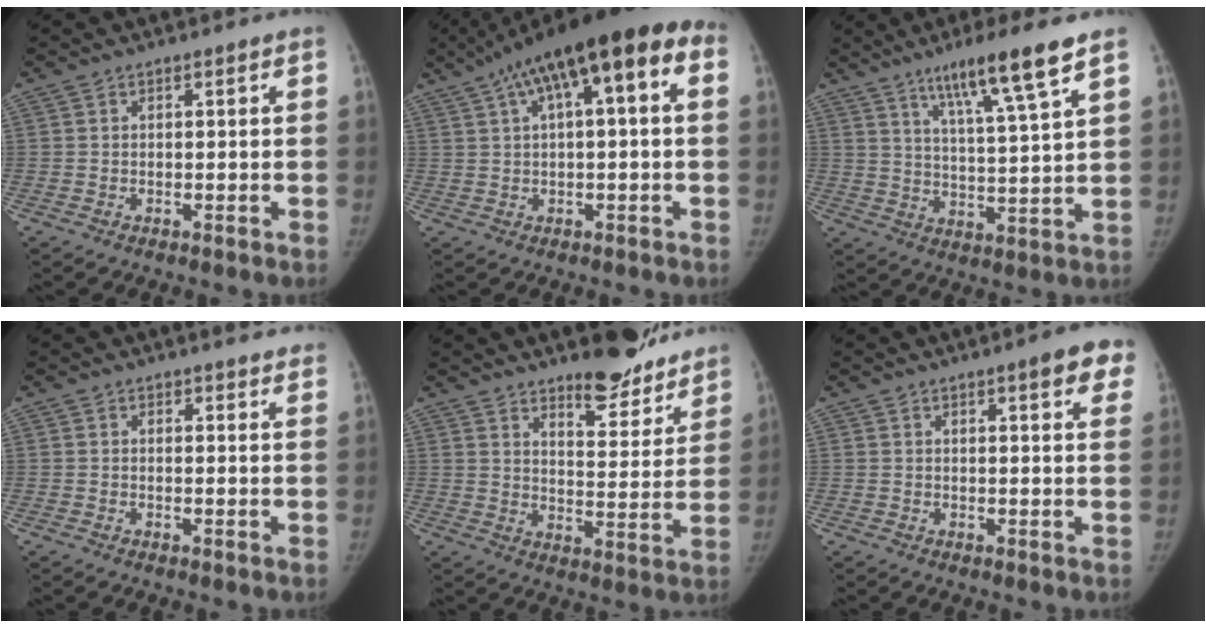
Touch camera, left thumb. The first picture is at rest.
{"total": 18.5, "force": [6.5, 5.7, 16.3], "torque": [-0.255, 0.051, 0.097]}
{"total": 12.7, "force": [7.9, 0.5, 10.0], "torque": [-0.167, -0.037, 0.132]}
{"total": 7.0, "force": [6.2, 1.6, 2.8], "torque": [-0.010, -0.020, 0.065]}
{"total": 14.1, "force": [11.5, 4.6, 6.7], "torque": [-0.045, -0.090, 0.165]}
{"total": 7.9, "force": [4.6, 1.8, 6.1], "torque": [-0.049, -0.012, 0.052]}